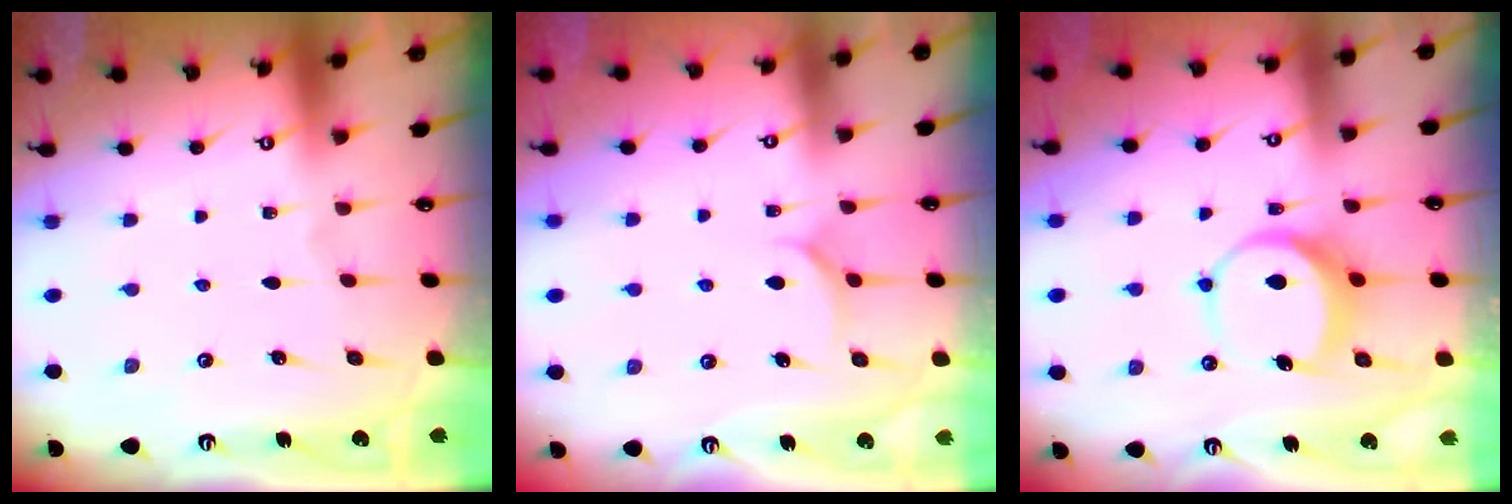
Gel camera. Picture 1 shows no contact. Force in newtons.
{"total": 4.7, "press": 4.7, "slide": 0.5}
{"total": 7.4, "press": 7.3, "slide": 0.9}